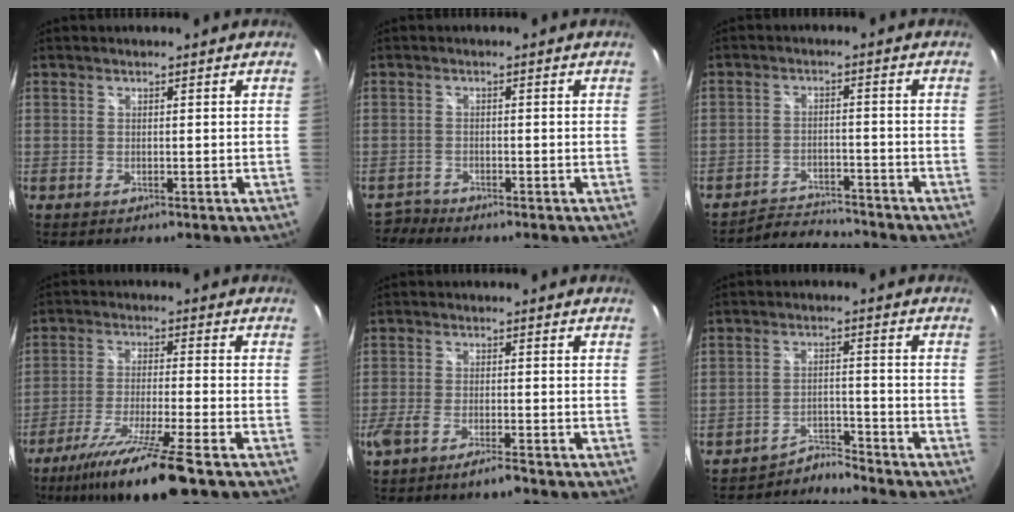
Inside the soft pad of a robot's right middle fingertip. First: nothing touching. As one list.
[{"total": 1.9, "force": [-1.8, 0.3, -0.5], "torque": [0.007, -0.002, -0.040]}, {"total": 6.3, "force": [-6.2, 0.8, 0.1], "torque": [-0.027, 0.005, -0.104]}, {"total": 13.9, "force": [-10.0, -0.3, 9.6], "torque": [-0.196, -0.039, -0.172]}, {"total": 5.1, "force": [-3.8, 0.7, 3.3], "torque": [-0.083, -0.012, -0.073]}, {"total": 4.2, "force": [-4.1, -0.4, -1.0], "torque": [0.012, 0.011, -0.072]}]